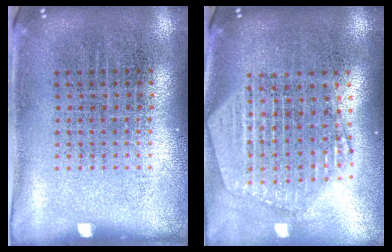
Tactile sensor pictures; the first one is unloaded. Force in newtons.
{"total": 2.3, "press": 2.0, "slide": 1.1}